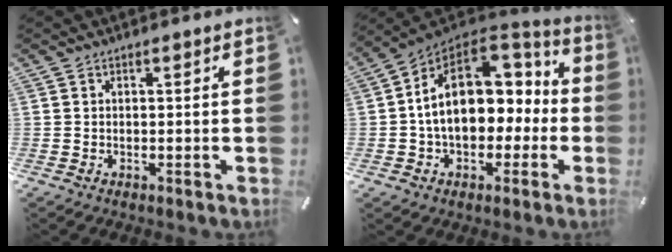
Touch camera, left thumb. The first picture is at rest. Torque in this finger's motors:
{"motor_torque": [2.39, 2.61, 1.04, -0.11, 0.75]}